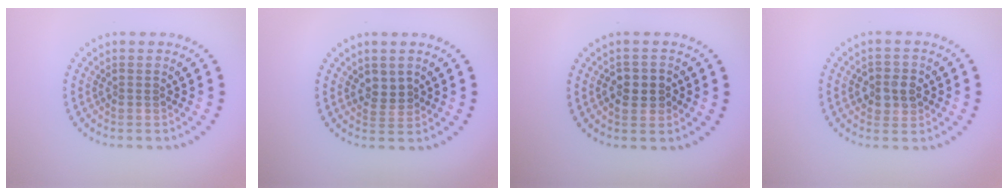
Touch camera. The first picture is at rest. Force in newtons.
{"total": 1.8, "press": 1.7, "slide": 0.8}
{"total": 2.5, "press": 2.5, "slide": 0.5}
{"total": 2.3, "press": 2.3, "slide": 0.2}